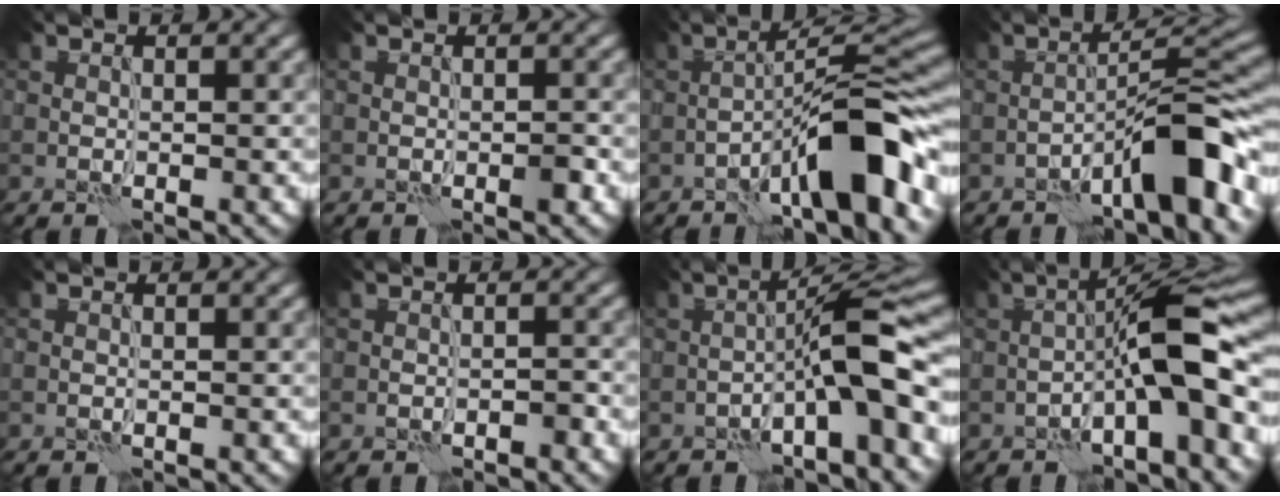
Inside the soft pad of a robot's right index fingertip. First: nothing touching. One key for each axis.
{"total": 1.0, "fx": -0.6, "fy": 0.2, "fz": 0.8, "tx": -0.014, "ty": 0.002, "tz": -0.009}
{"total": 9.7, "fx": -5.0, "fy": 1.9, "fz": 8.1, "tx": -0.117, "ty": 0.031, "tz": -0.085}
{"total": 7.5, "fx": -4.2, "fy": 1.5, "fz": 6.1, "tx": -0.090, "ty": 0.027, "tz": -0.071}
{"total": 0.0}
{"total": 0.9, "fx": -0.7, "fy": 0.2, "fz": 0.4, "tx": -0.007, "ty": 0.007, "tz": -0.010}
{"total": 7.6, "fx": -2.7, "fy": 1.3, "fz": 7.1, "tx": -0.101, "ty": 0.033, "tz": -0.048}
{"total": 8.5, "fx": -2.6, "fy": 1.6, "fz": 7.9, "tx": -0.113, "ty": 0.034, "tz": -0.048}